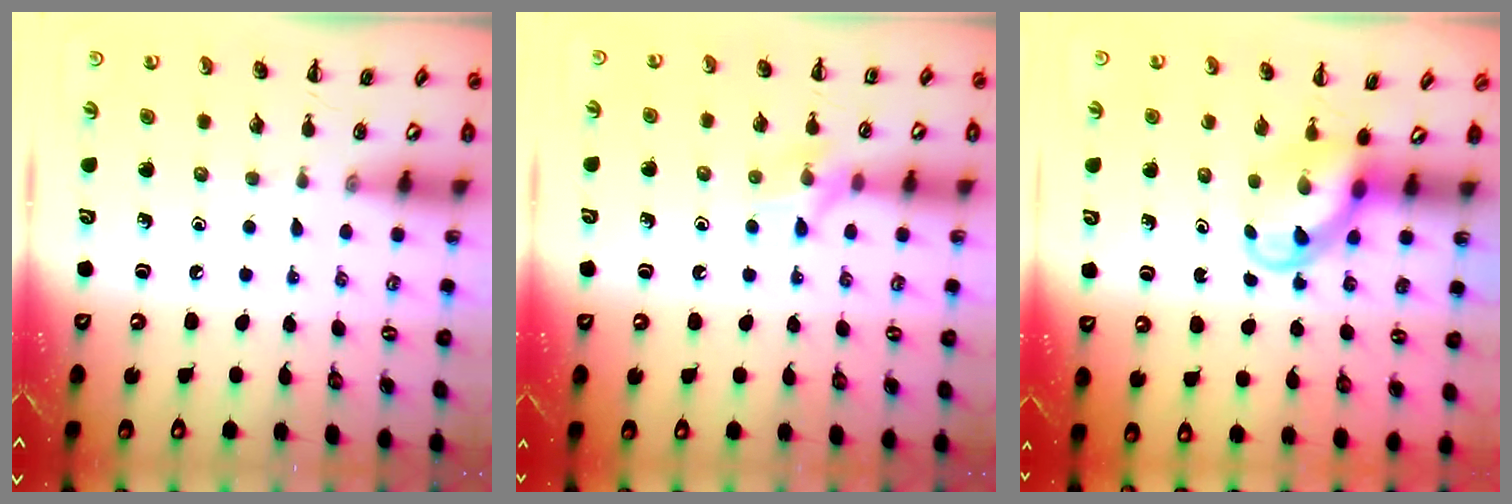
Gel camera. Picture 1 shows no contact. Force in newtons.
{"total": 7.8, "press": 7.7, "slide": 0.9}
{"total": 3.7, "press": 3.6, "slide": 0.8}